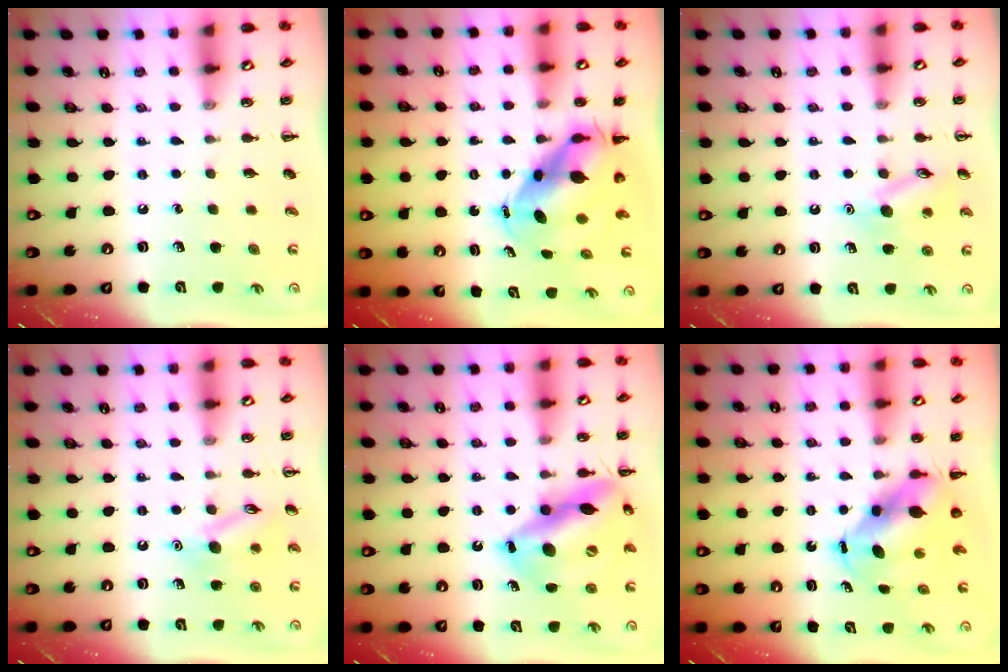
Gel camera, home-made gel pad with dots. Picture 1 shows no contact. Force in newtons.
{"total": 8.1, "press": 7.9, "slide": 1.9}
{"total": 10.6, "press": 10.6, "slide": 0.9}
{"total": 11.1, "press": 11.1, "slide": 1.0}
{"total": 17.5, "press": 16.9, "slide": 4.7}
{"total": 6.3, "press": 6.1, "slide": 1.6}